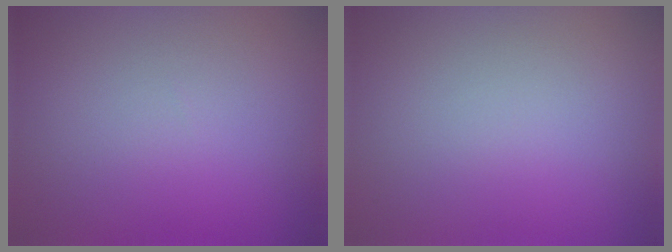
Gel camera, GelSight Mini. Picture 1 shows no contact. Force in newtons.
{"total": 0.0}